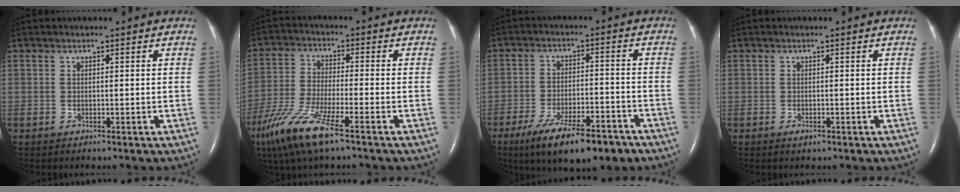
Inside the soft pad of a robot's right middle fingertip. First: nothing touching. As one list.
[{"total": 10.8, "force": [-6.8, 1.1, 8.3], "torque": [-0.185, -0.031, -0.130]}, {"total": 13.2, "force": [-9.3, 3.7, 8.7], "torque": [-0.140, -0.014, -0.149]}, {"total": 0.8, "force": [-0.5, 0.3, 0.6], "torque": [-0.011, -0.001, -0.005]}]